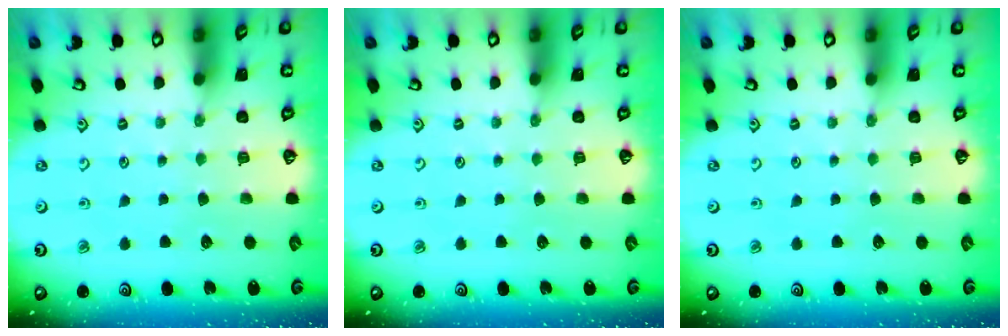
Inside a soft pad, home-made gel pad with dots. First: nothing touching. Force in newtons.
{"total": 0.0}
{"total": 0.0}